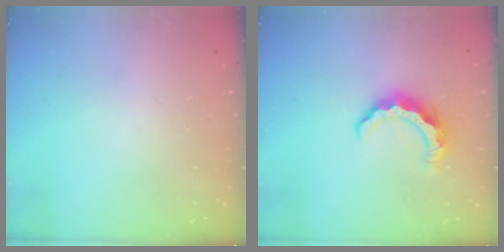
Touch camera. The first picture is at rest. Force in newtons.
{"total": 8.4, "press": 8.4, "slide": 0.3}